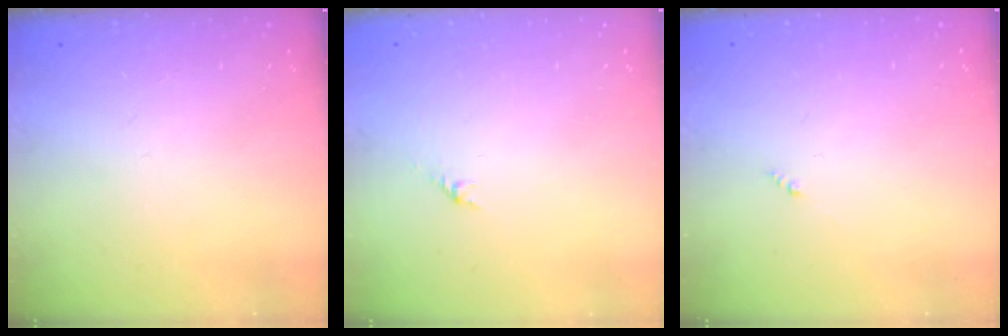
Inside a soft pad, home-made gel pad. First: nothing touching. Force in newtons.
{"total": 1.7, "press": 1.6, "slide": 0.7}
{"total": 0.0}